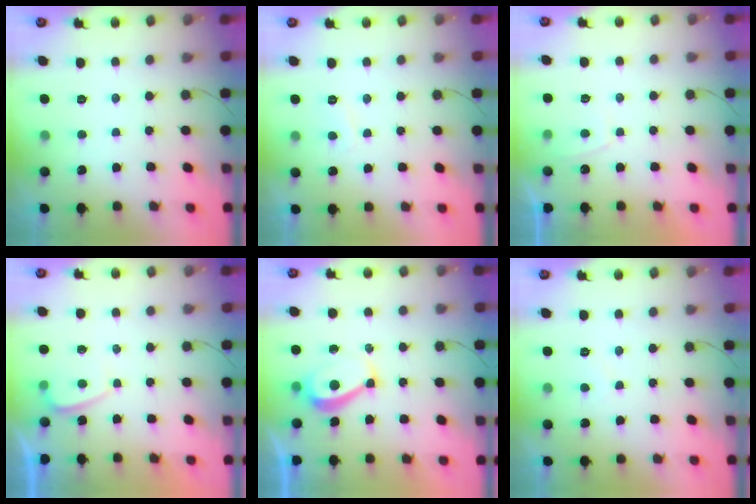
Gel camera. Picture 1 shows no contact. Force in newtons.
{"total": 2.0, "press": 1.9, "slide": 0.6}
{"total": 1.3, "press": 1.1, "slide": 0.6}
{"total": 1.1, "press": 1.0, "slide": 0.5}
{"total": 6.1, "press": 6.0, "slide": 0.9}
{"total": 2.0, "press": 2.0, "slide": 0.5}